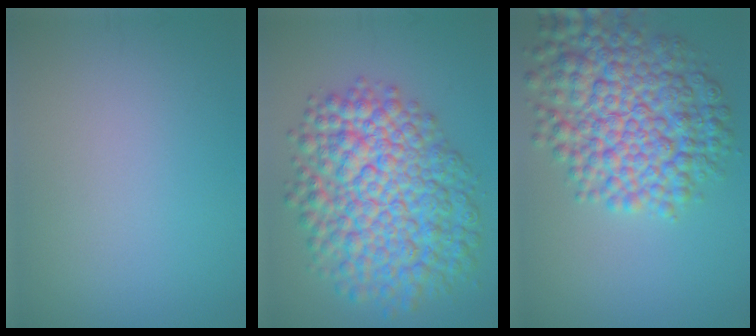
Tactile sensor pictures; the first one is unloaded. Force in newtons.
{"total": 11.3, "press": 11.3, "slide": 0.3}
{"total": 9.7, "press": 9.7, "slide": 0.2}